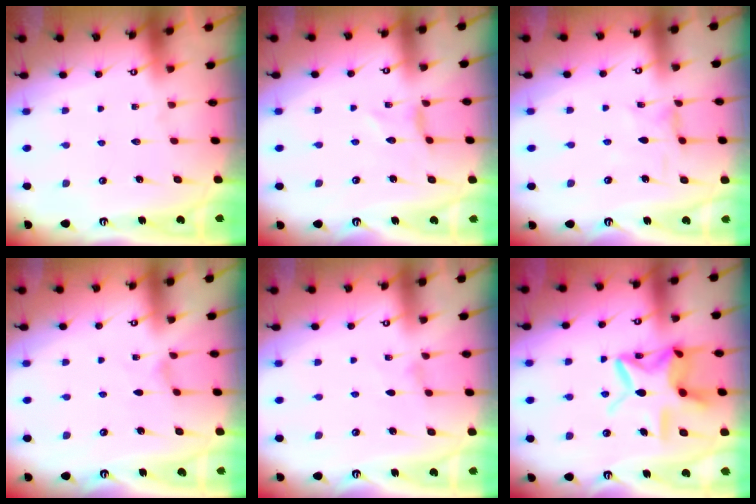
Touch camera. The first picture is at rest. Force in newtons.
{"total": 0.0}
{"total": 1.2, "press": 1.2, "slide": 0.4}
{"total": 0.0}
{"total": 0.0}
{"total": 15.3, "press": 15.2, "slide": 1.4}